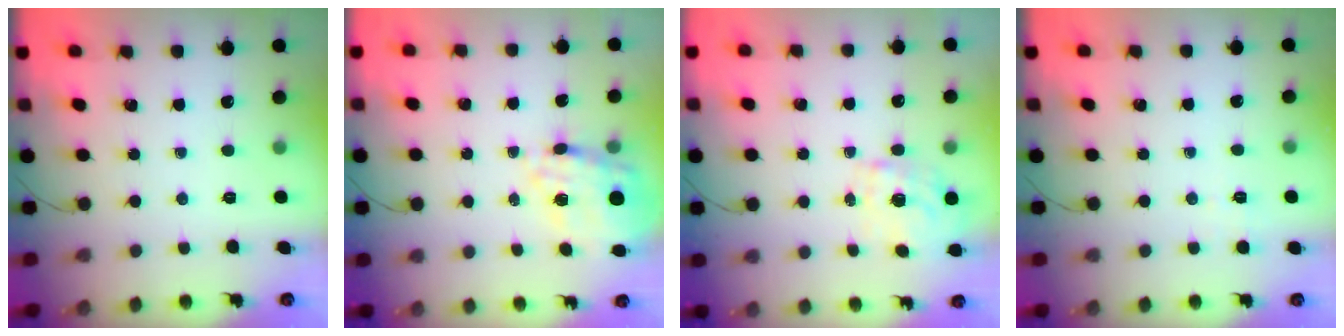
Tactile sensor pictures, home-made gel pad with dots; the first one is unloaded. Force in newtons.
{"total": 17.7, "press": 17.4, "slide": 3.3}
{"total": 0.9, "press": 0.7, "slide": 0.6}
{"total": 2.1, "press": 1.2, "slide": 1.7}